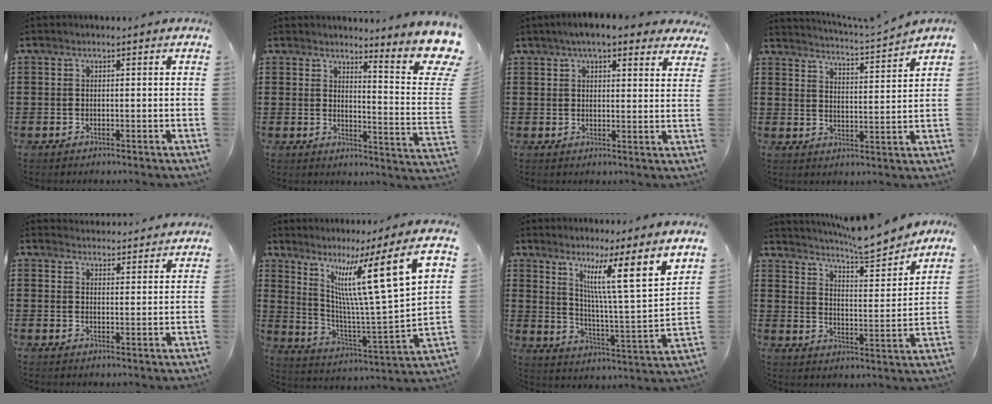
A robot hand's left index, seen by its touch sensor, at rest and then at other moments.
{"total": 6.8, "force": [5.1, 0.6, 4.5], "torque": [-0.066, -0.050, 0.080]}
{"total": 5.6, "force": [4.6, 1.3, 3.0], "torque": [-0.070, 0.002, 0.083]}
{"total": 3.2, "force": [3.1, -0.9, 0.5], "torque": [-0.027, -0.027, 0.048]}
{"total": 3.2, "force": [3.2, 0.2, -0.1], "torque": [-0.008, -0.013, 0.060]}
{"total": 14.2, "force": [7.0, 0.0, 12.3], "torque": [-0.221, -0.051, 0.094]}
{"total": 10.0, "force": [6.8, -0.3, 7.3], "torque": [-0.132, -0.053, 0.100]}
{"total": 7.5, "force": [7.1, 0.1, 2.3], "torque": [-0.056, -0.050, 0.122]}